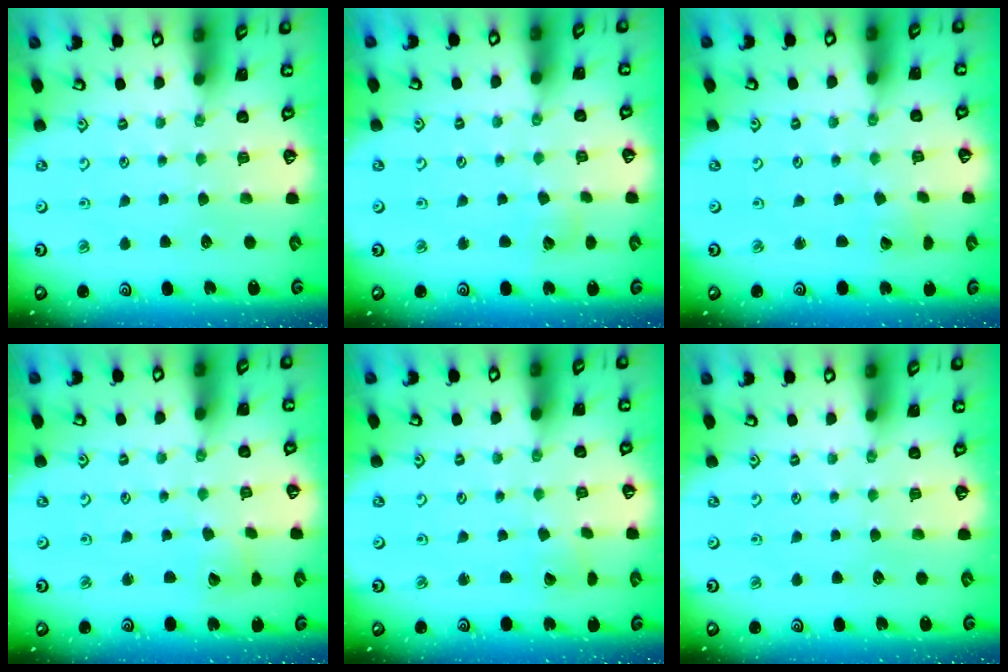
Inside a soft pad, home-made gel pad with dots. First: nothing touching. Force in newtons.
{"total": 3.8, "press": 3.7, "slide": 0.5}
{"total": 2.1, "press": 2.1, "slide": 0.2}
{"total": 2.6, "press": 2.6, "slide": 0.3}
{"total": 1.7, "press": 1.7, "slide": 0.3}
{"total": 0.0}